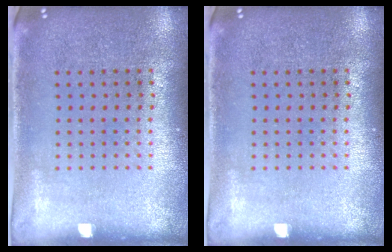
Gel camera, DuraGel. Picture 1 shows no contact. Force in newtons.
{"total": 0.0}